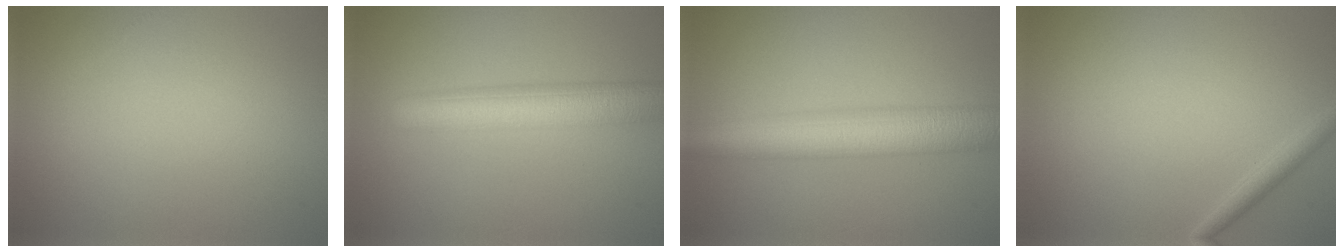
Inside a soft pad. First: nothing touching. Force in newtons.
{"total": 6.1, "press": 6.1, "slide": 0.2}
{"total": 7.7, "press": 7.7, "slide": 0.1}
{"total": 1.4, "press": 1.4, "slide": 0.1}